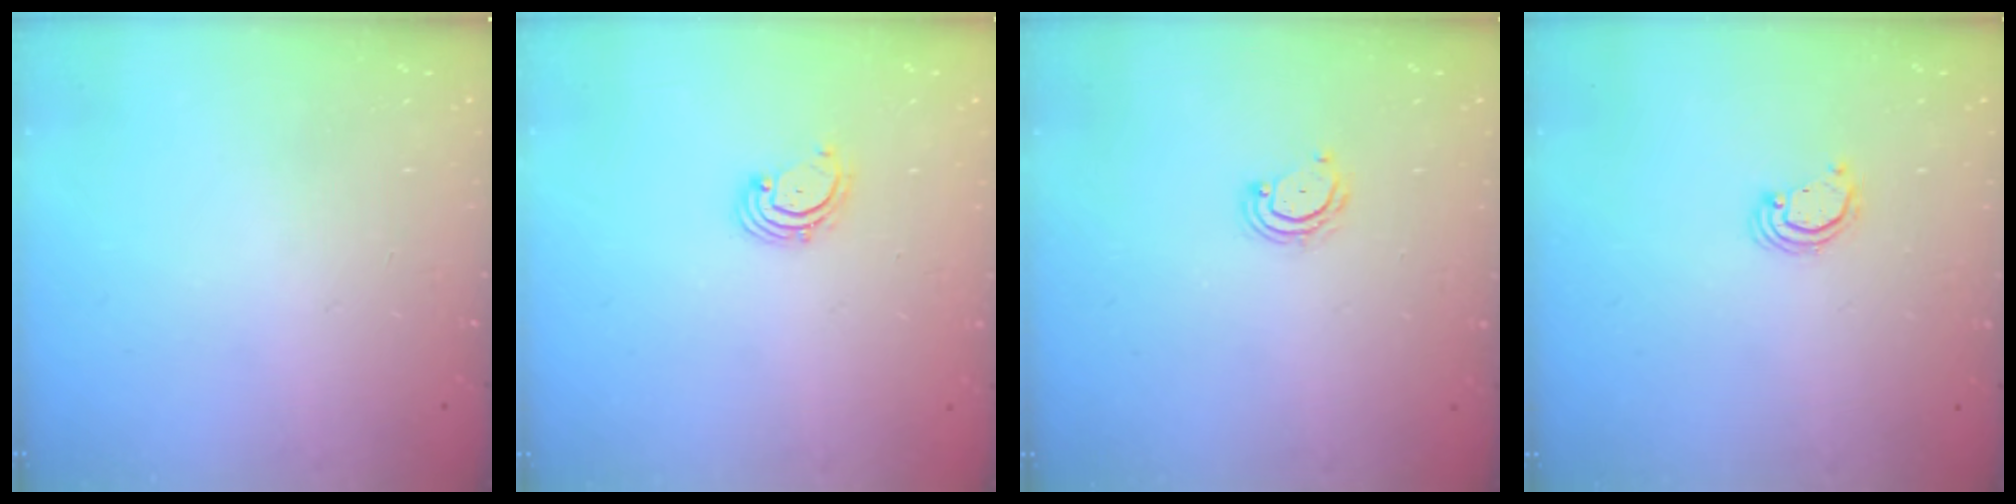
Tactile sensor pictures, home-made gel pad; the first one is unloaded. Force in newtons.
{"total": 1.8, "press": 1.7, "slide": 0.6}
{"total": 4.1, "press": 4.1, "slide": 0.6}
{"total": 2.2, "press": 2.2, "slide": 0.2}